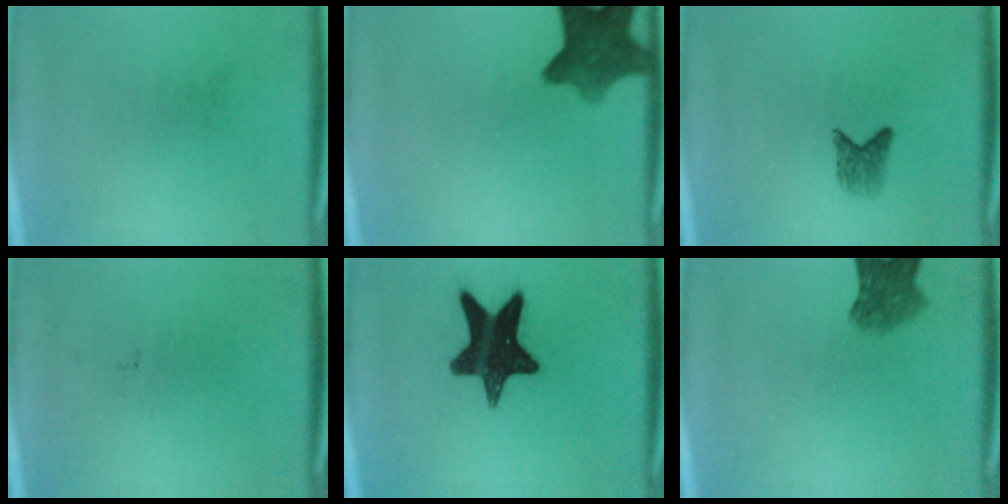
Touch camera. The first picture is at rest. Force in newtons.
{"total": 8.7}
{"total": 2.3}
{"total": 0.0}
{"total": 15.3}
{"total": 5.2}